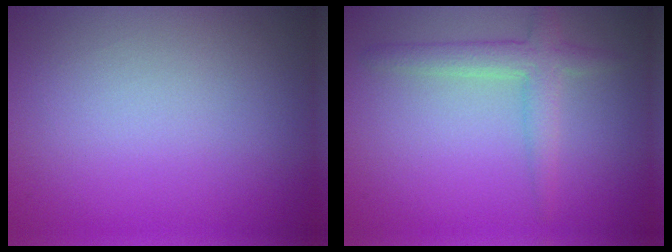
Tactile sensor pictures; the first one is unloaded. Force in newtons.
{"total": 2.9, "press": 2.8, "slide": 0.1}